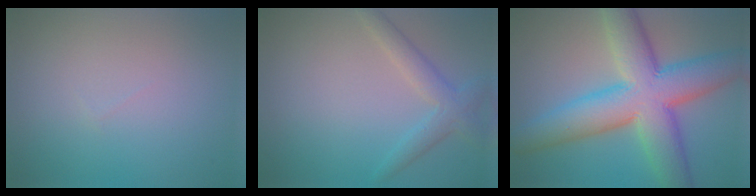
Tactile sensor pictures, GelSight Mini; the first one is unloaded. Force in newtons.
{"total": 2.8, "press": 2.8, "slide": 0.1}
{"total": 11.6, "press": 11.6, "slide": 0.3}